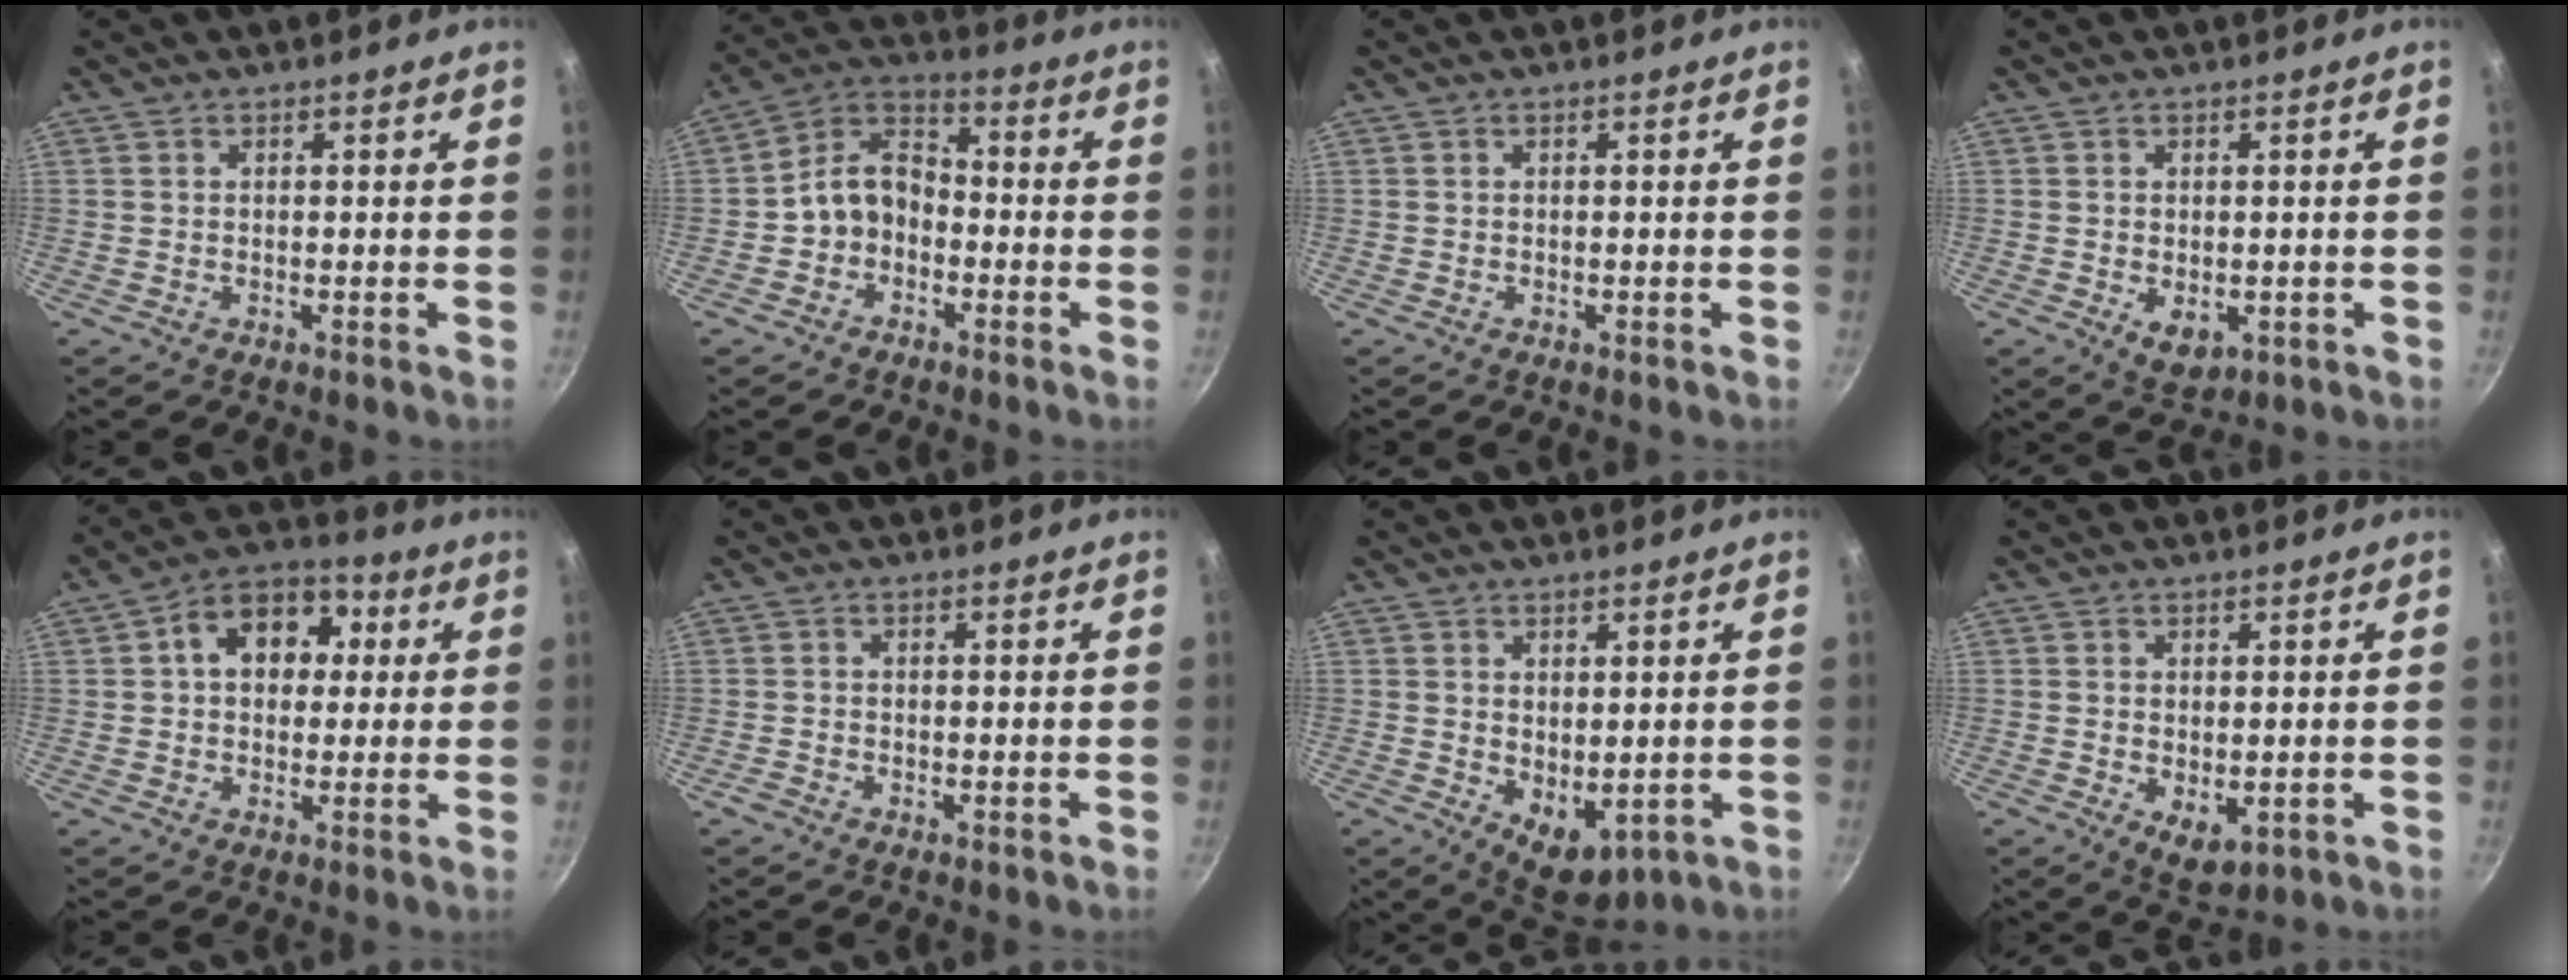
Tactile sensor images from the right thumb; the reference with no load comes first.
{"total": 8.6, "force": [-2.2, 6.6, 5.1], "torque": [-0.064, 0.047, -0.056]}
{"total": 0.0}
{"total": 4.6, "force": [-0.7, 3.1, 3.3], "torque": [-0.045, -0.011, -0.001]}
{"total": 12.3, "force": [2.6, 9.1, 7.9], "torque": [-0.079, 0.021, 0.022]}
{"total": 1.0, "force": [-0.7, 0.6, 0.4], "torque": [-0.010, 0.001, -0.015]}
{"total": 6.5, "force": [0.4, 4.0, 5.1], "torque": [-0.050, -0.018, 0.024]}
{"total": 4.8, "force": [-0.3, 2.9, 3.8], "torque": [-0.046, -0.013, 0.006]}